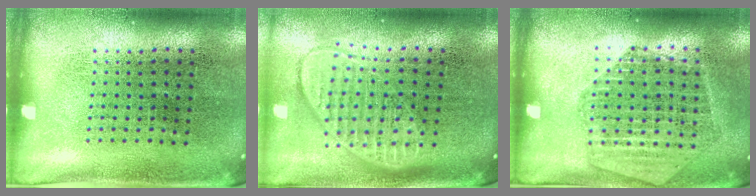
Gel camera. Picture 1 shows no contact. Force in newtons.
{"total": 1.8, "press": 1.5, "slide": 1.0}
{"total": 1.7, "press": 1.6, "slide": 0.3}